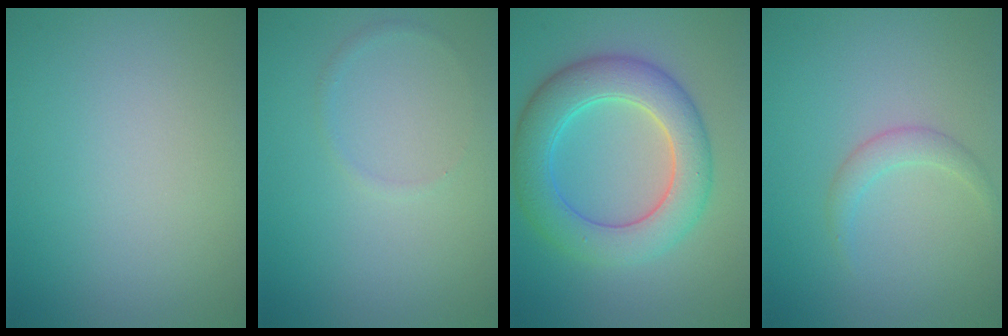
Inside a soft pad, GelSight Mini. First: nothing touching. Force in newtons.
{"total": 0.6, "press": 0.6, "slide": 0.1}
{"total": 7.1, "press": 7.1, "slide": 0.4}
{"total": 1.6, "press": 1.6, "slide": 0.0}